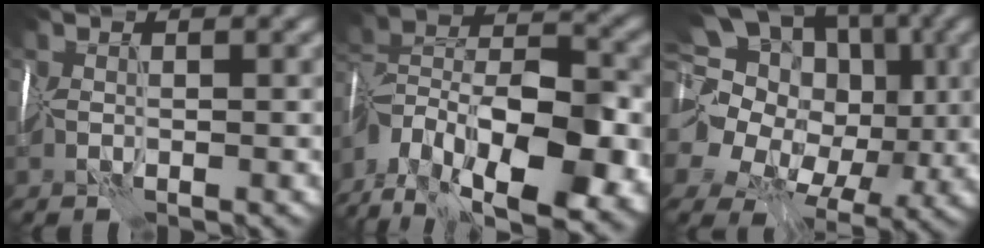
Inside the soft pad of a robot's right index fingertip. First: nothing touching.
{"total": 17.4, "force": [-9.7, 9.2, 11.2], "torque": [-0.201, 0.005, -0.147]}
{"total": 19.4, "force": [4.7, 14.7, 11.7], "torque": [-0.223, 0.033, 0.061]}